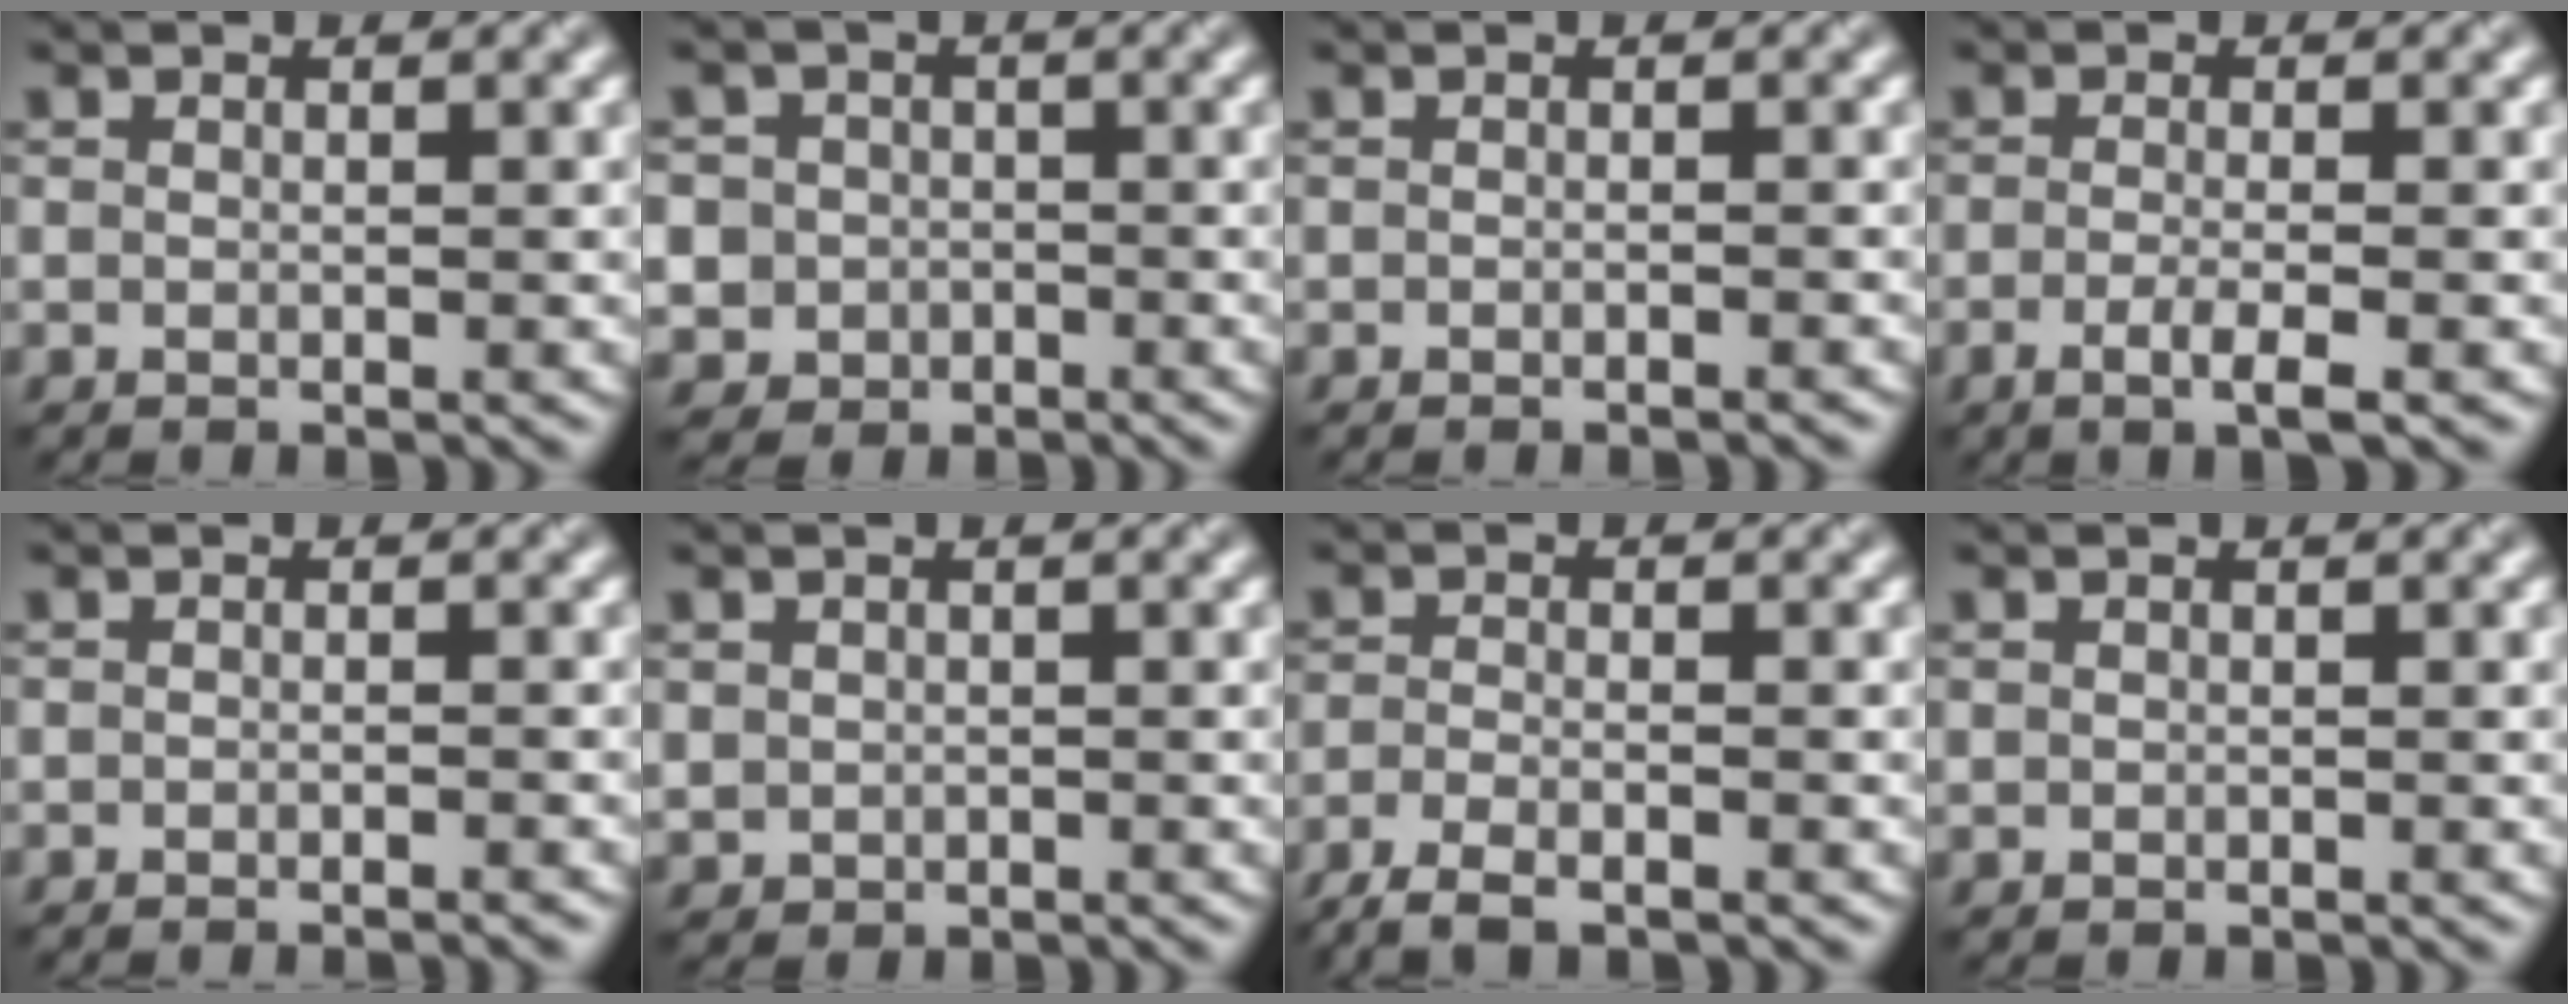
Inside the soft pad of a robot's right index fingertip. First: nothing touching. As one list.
[{"total": 5.0, "force": [-1.0, 4.8, 0.5], "torque": [-0.007, 0.011, -0.039]}, {"total": 0.5, "force": [-0.5, -0.3, -0.1], "torque": [0.005, 0.000, -0.006]}, {"total": 2.4, "force": [-1.0, 0.3, 2.1], "torque": [-0.041, -0.001, -0.023]}, {"total": 0.9, "force": [-0.8, -0.3, 0.2], "torque": [0.000, -0.002, -0.013]}, {"total": 0.9, "force": [0.1, 0.9, 0.0], "torque": [0.000, -0.004, 0.003]}, {"total": 3.2, "force": [-2.6, 0.6, 1.7], "torque": [-0.043, -0.010, -0.059]}, {"total": 0.0}]